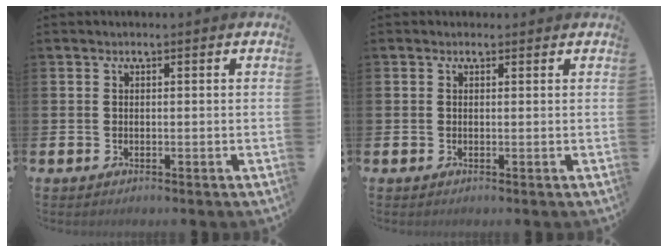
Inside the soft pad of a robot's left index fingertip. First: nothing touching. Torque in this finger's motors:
{"motor_torque": [0.92, -1.22, -0.16, 0.00]}